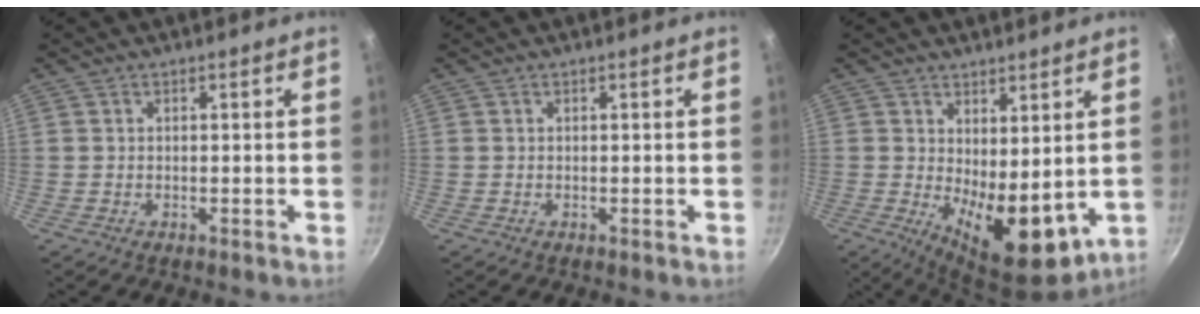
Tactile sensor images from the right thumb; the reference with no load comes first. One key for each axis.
{"total": 0.0}
{"total": 11.4, "fx": 1.0, "fy": 5.6, "fz": 9.9, "tx": -0.119, "ty": -0.035, "tz": 0.029}